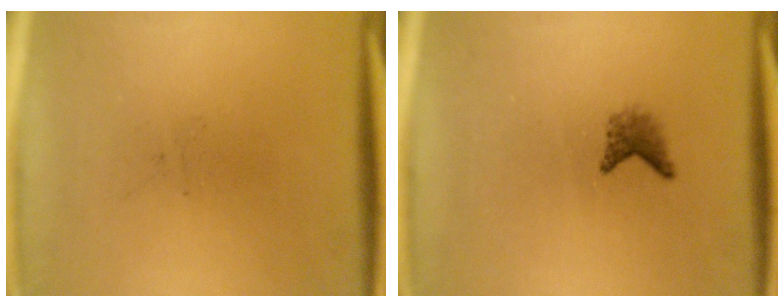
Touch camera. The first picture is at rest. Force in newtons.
{"total": 1.7}